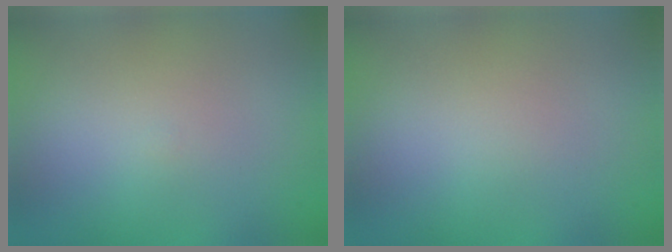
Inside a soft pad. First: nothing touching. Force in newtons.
{"total": 0.0}